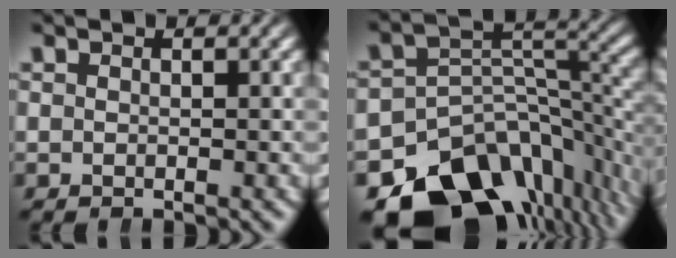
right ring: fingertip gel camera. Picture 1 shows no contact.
{"total": 17.5, "force": [-9.8, 10.2, 10.4], "torque": [-0.149, -0.047, -0.131]}